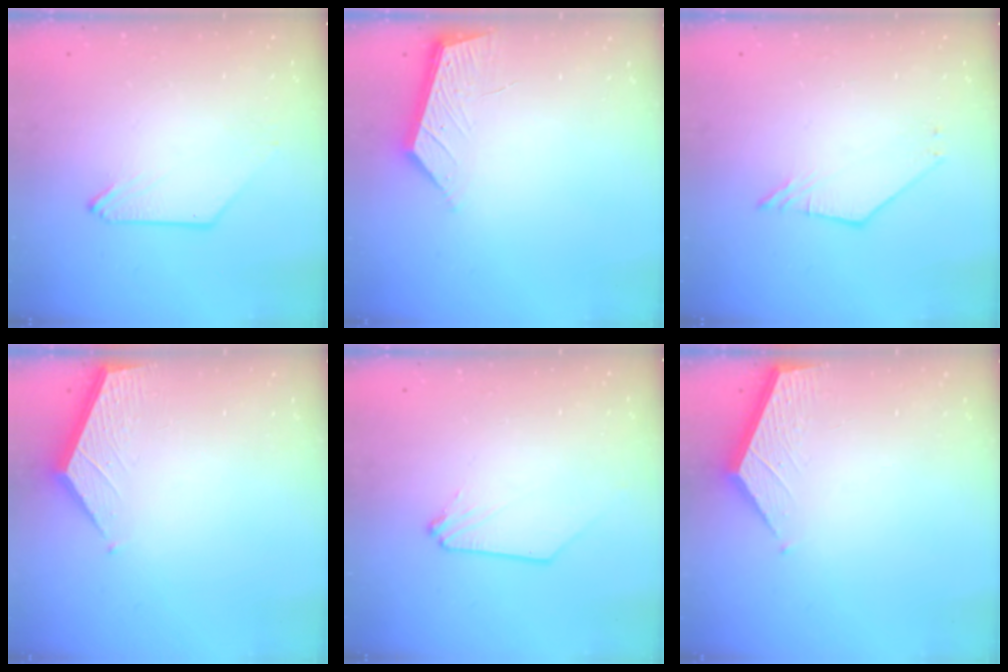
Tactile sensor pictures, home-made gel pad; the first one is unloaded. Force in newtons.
{"total": 5.2, "press": 5.1, "slide": 0.6}
{"total": 2.2, "press": 2.2, "slide": 0.4}
{"total": 3.7, "press": 3.7, "slide": 0.3}
{"total": 0.0}
{"total": 3.6, "press": 3.6, "slide": 0.3}